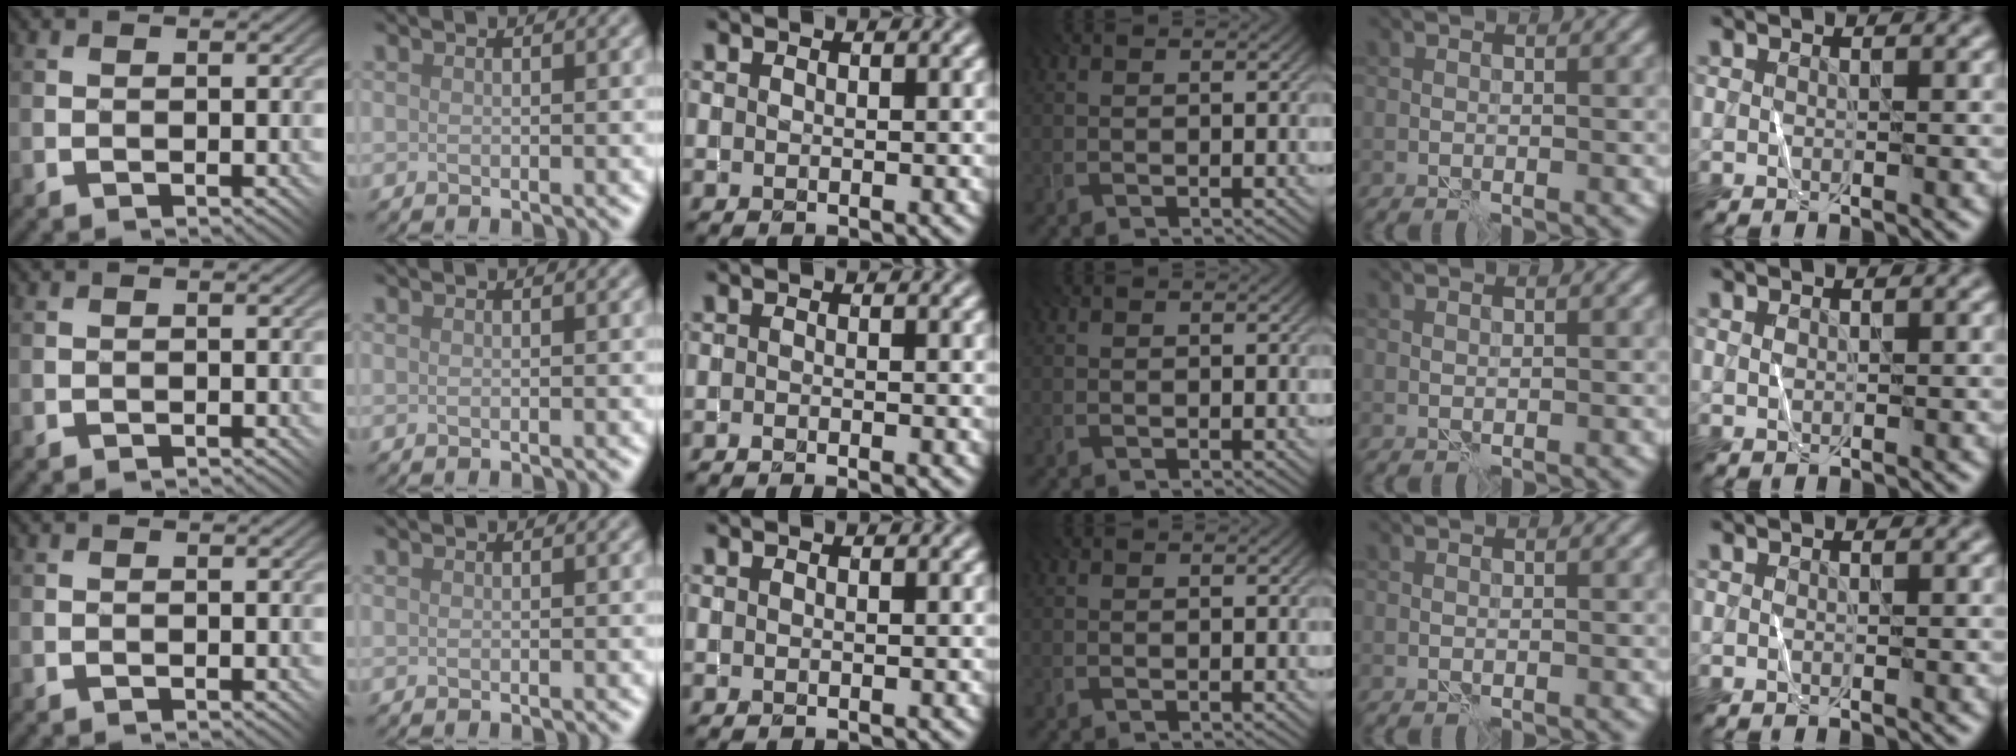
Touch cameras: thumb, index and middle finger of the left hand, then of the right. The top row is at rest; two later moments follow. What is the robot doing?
{"motion": "fold", "object": "shorts"}